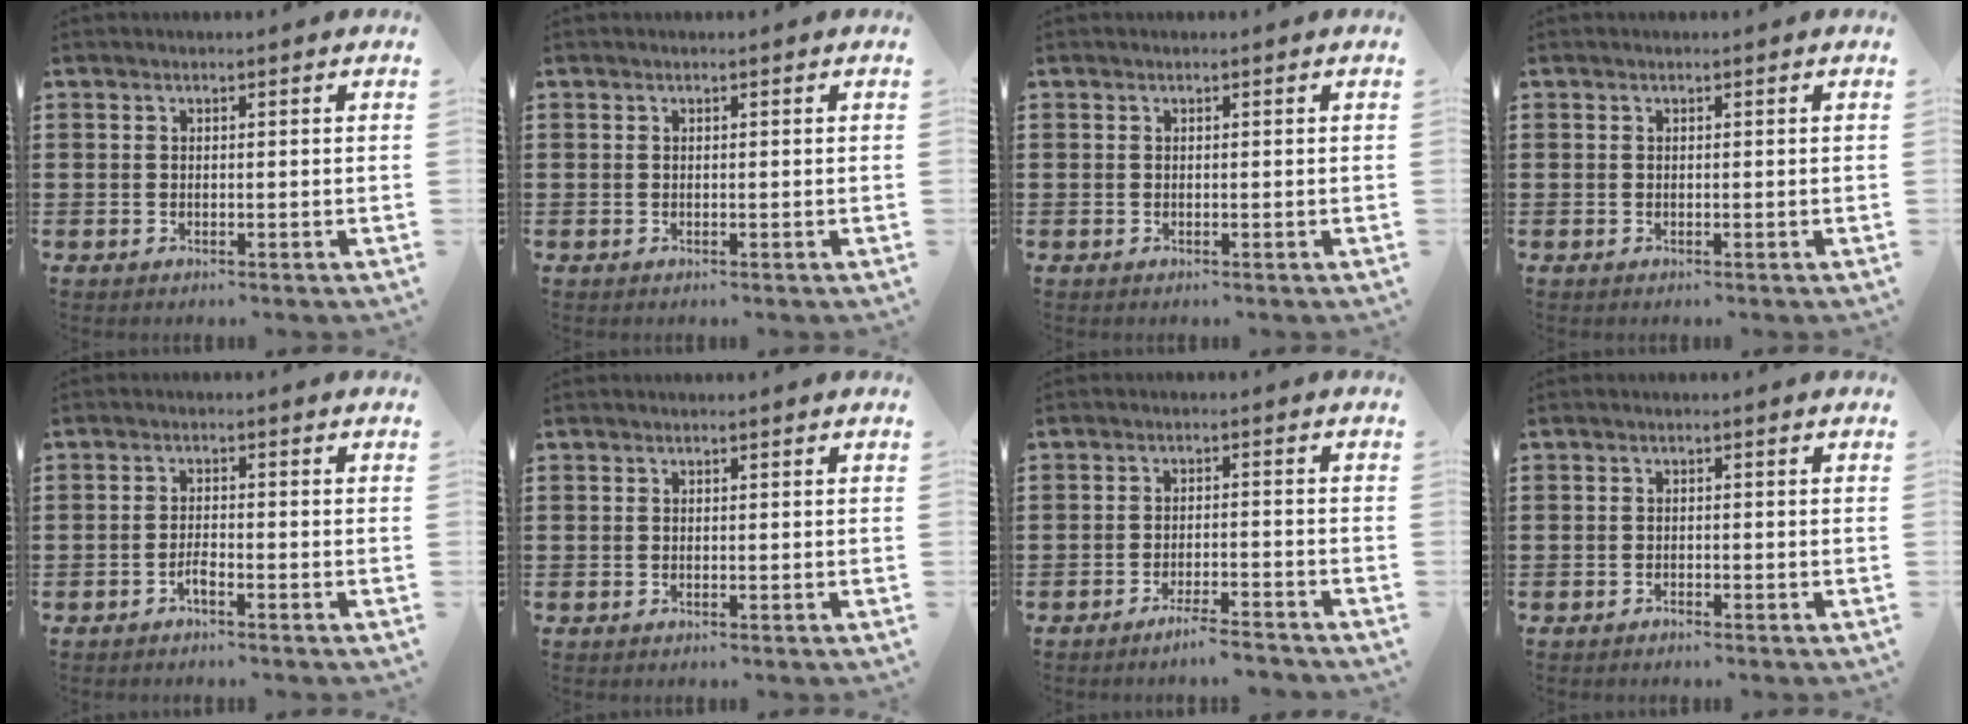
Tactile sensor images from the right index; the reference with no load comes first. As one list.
[{"total": 0.0}, {"total": 0.0}, {"total": 0.0}, {"total": 1.7, "force": [-1.3, 0.0, 1.1], "torque": [-0.023, -0.004, -0.021]}, {"total": 0.0}, {"total": 3.5, "force": [-3.2, -0.1, 1.5], "torque": [-0.025, 0.001, -0.061]}, {"total": 0.9, "force": [-0.9, 0.2, 0.1], "torque": [-0.004, 0.002, -0.020]}]